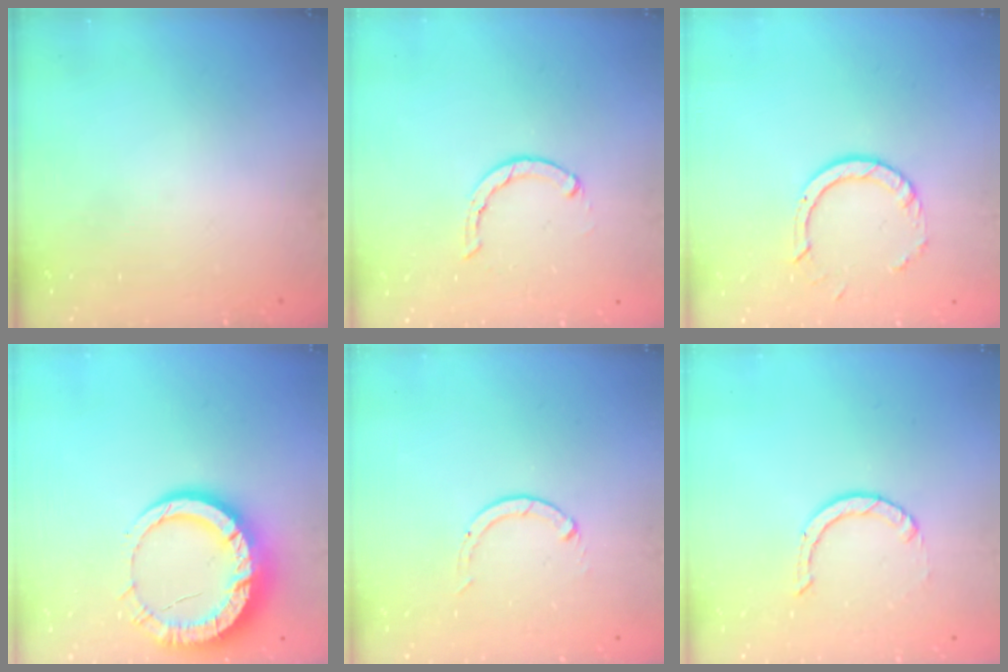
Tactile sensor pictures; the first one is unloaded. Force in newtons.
{"total": 1.5, "press": 1.5, "slide": 0.2}
{"total": 4.2, "press": 4.2, "slide": 0.3}
{"total": 14.3, "press": 14.3, "slide": 1.4}
{"total": 0.0}
{"total": 0.9, "press": 0.9, "slide": 0.1}